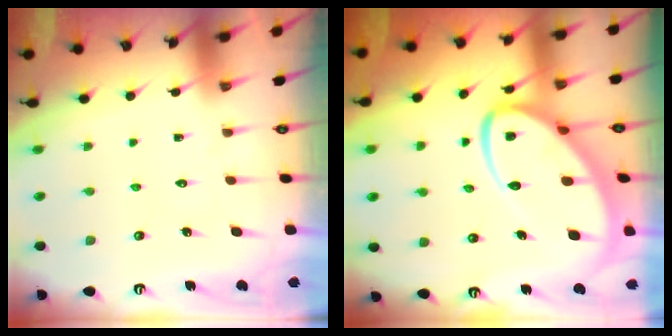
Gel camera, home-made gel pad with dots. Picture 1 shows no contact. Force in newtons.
{"total": 14.1, "press": 14.1, "slide": 1.2}